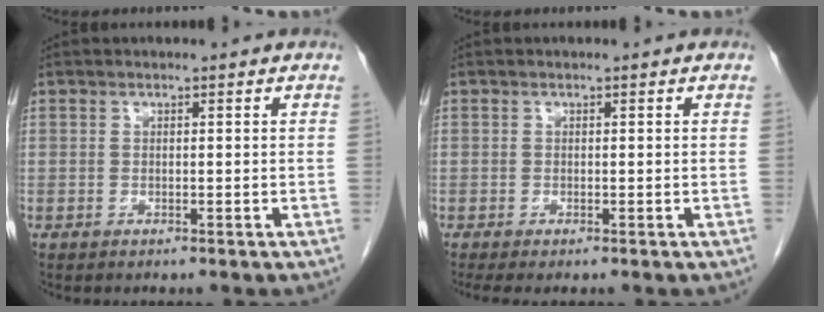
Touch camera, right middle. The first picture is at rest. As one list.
[{"total": 1.5, "force": [-1.3, 0.0, 0.8], "torque": [-0.012, -0.006, -0.020]}]